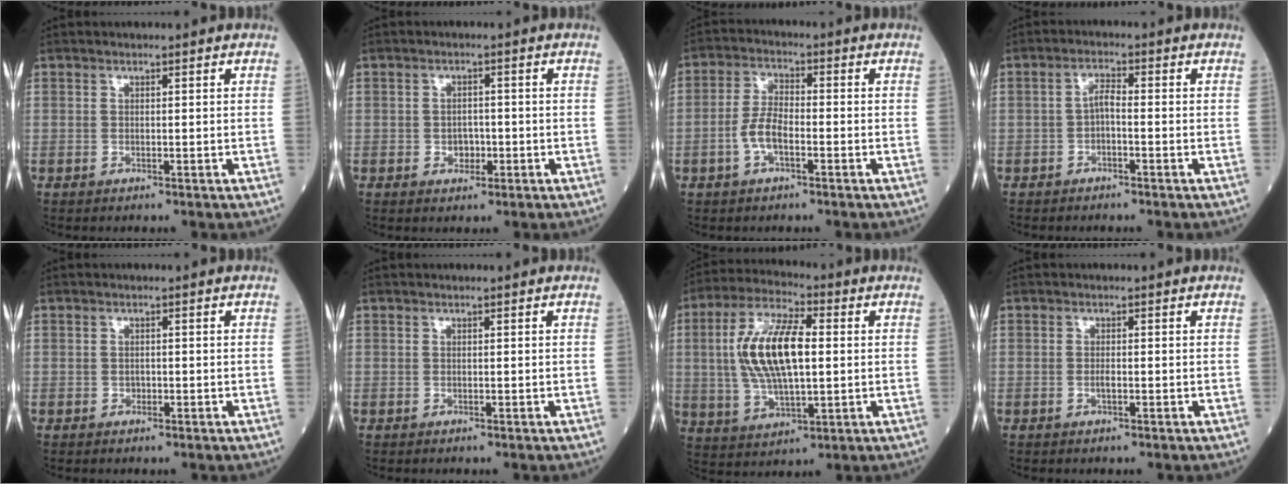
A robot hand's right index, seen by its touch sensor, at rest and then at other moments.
{"total": 2.4, "force": [-0.7, 1.8, 1.4], "torque": [-0.015, 0.006, -0.006]}
{"total": 5.2, "force": [-1.8, 2.0, 4.4], "torque": [-0.095, 0.008, -0.037]}
{"total": 2.4, "force": [-0.7, 0.6, 2.1], "torque": [-0.040, 0.006, -0.014]}
{"total": 0.6, "force": [-0.2, 0.5, 0.3], "torque": [-0.004, 0.003, -0.003]}
{"total": 0.0}
{"total": 13.8, "force": [1.2, 4.7, 12.9], "torque": [-0.271, 0.009, 0.025]}
{"total": 0.9, "force": [-0.3, 0.2, 0.9], "torque": [-0.019, 0.001, -0.005]}